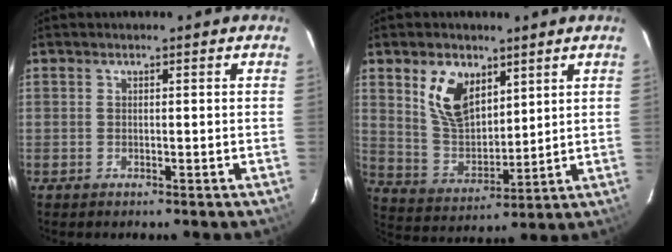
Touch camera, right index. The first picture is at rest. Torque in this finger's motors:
{"motor_torque": [0.33, 0.24, 0.43, 0.10]}